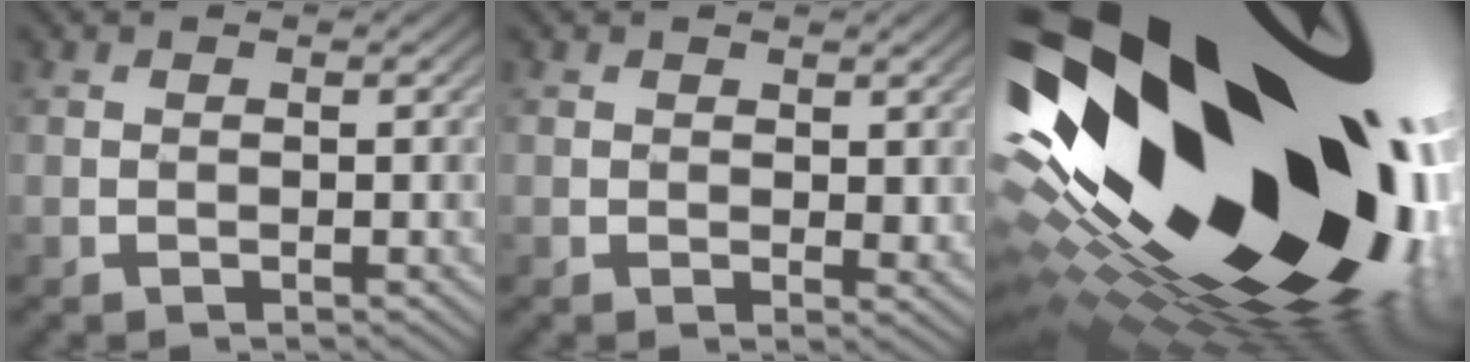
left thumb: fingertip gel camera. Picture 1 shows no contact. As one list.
[{"total": 2.2, "force": [1.2, 1.5, 1.2], "torque": [-0.029, -0.004, 0.021]}, {"total": 21.8, "force": [0.0, 11.5, 18.5], "torque": [-0.302, -0.004, -0.011]}]